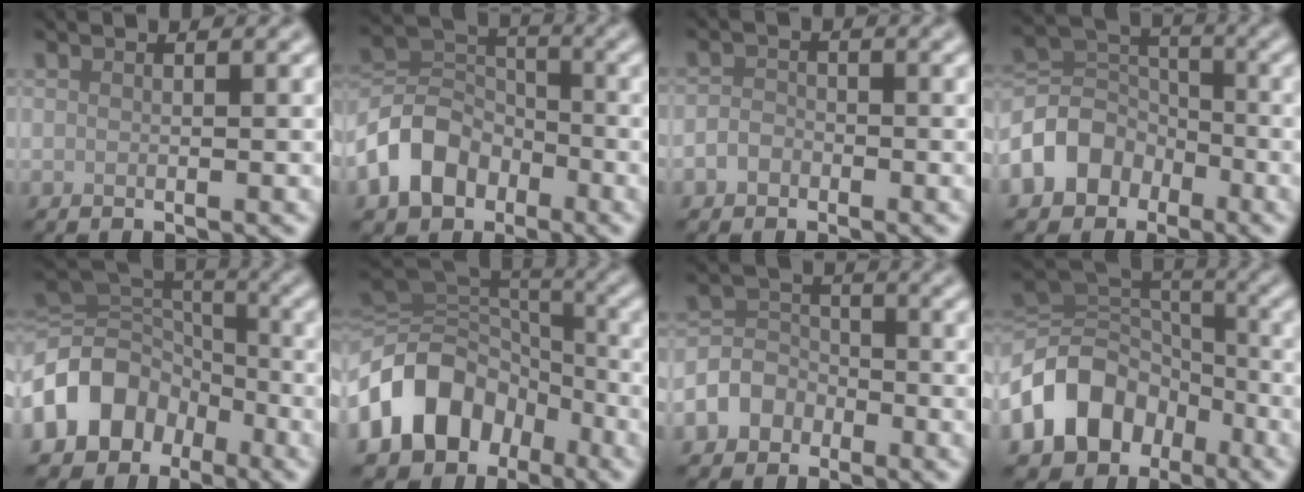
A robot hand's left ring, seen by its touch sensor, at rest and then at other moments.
{"total": 6.5, "force": [-3.4, 4.8, 2.9], "torque": [-0.055, 0.003, -0.078]}
{"total": 1.7, "force": [-0.9, 1.3, 0.6], "torque": [-0.008, 0.003, -0.022]}
{"total": 6.3, "force": [-3.2, 4.8, 2.5], "torque": [-0.046, 0.008, -0.076]}
{"total": 10.1, "force": [-4.5, 7.8, 4.5], "torque": [-0.098, 0.005, -0.100]}
{"total": 11.5, "force": [-4.9, 8.9, 5.4], "torque": [-0.117, 0.003, -0.099]}
{"total": 4.4, "force": [-2.4, 3.5, 1.1], "torque": [-0.003, 0.004, -0.061]}
{"total": 9.9, "force": [-4.5, 7.7, 4.4], "torque": [-0.077, 0.005, -0.093]}